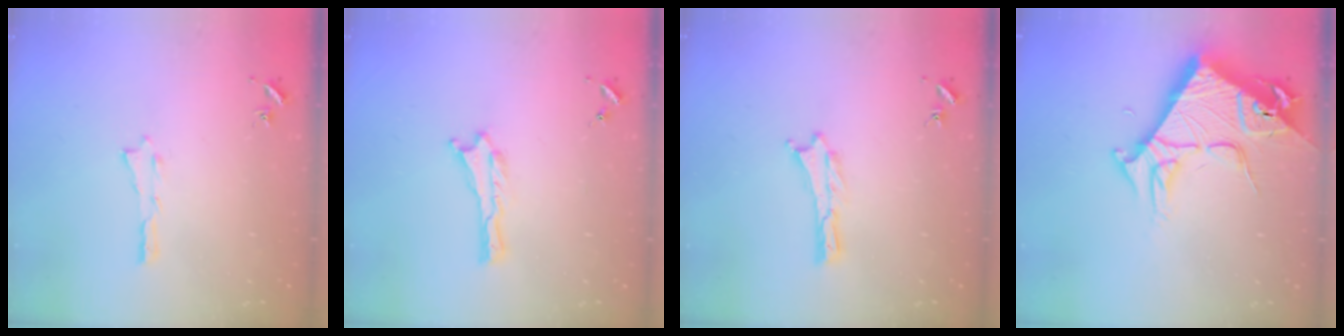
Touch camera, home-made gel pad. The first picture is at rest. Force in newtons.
{"total": 0.0}
{"total": 0.0}
{"total": 9.2, "press": 9.2, "slide": 0.9}